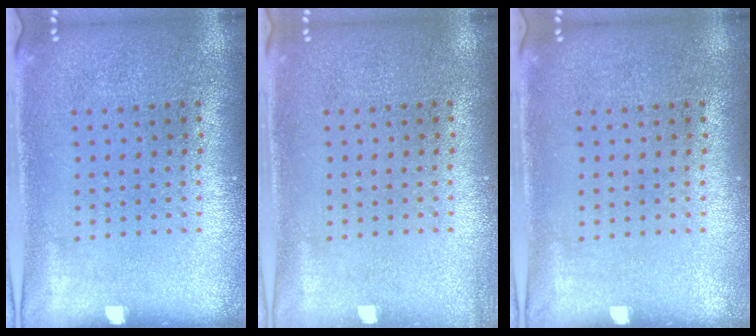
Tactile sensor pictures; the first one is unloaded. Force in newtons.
{"total": 0.7, "press": 0.7, "slide": 0.0}
{"total": 0.0}